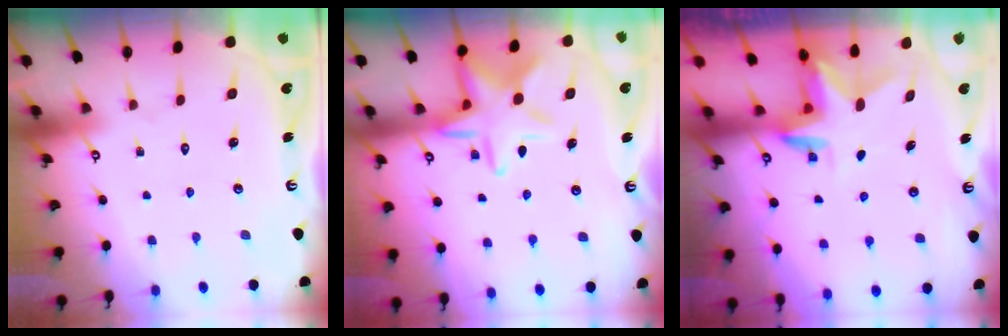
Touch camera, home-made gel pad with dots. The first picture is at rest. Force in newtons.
{"total": 13.3, "press": 13.2, "slide": 0.9}
{"total": 2.8, "press": 2.8, "slide": 0.2}